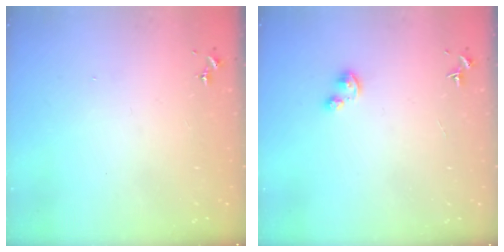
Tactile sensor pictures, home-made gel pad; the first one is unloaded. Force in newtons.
{"total": 3.2, "press": 3.2, "slide": 0.3}